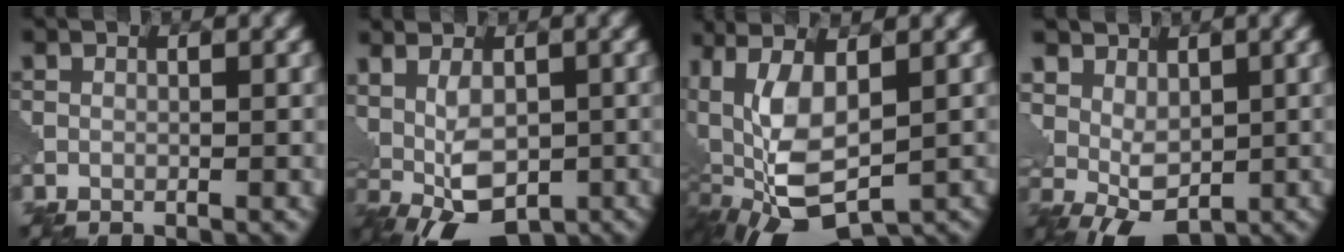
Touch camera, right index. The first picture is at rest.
{"total": 6.8, "force": [0.1, 3.9, 5.6], "torque": [-0.092, 0.000, 0.012]}
{"total": 11.3, "force": [0.1, 5.5, 9.9], "torque": [-0.202, -0.010, 0.014]}
{"total": 5.2, "force": [1.5, 3.7, 3.3], "torque": [-0.049, 0.002, 0.022]}